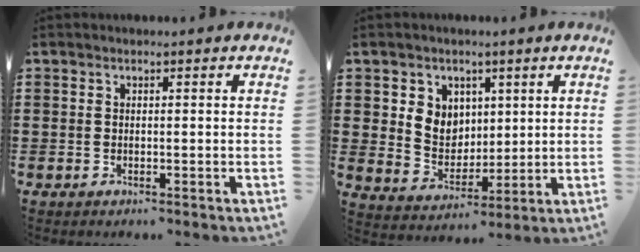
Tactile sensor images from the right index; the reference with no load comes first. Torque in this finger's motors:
{"motor_torque": [0.37, 0.33, 0.25, 0.09]}